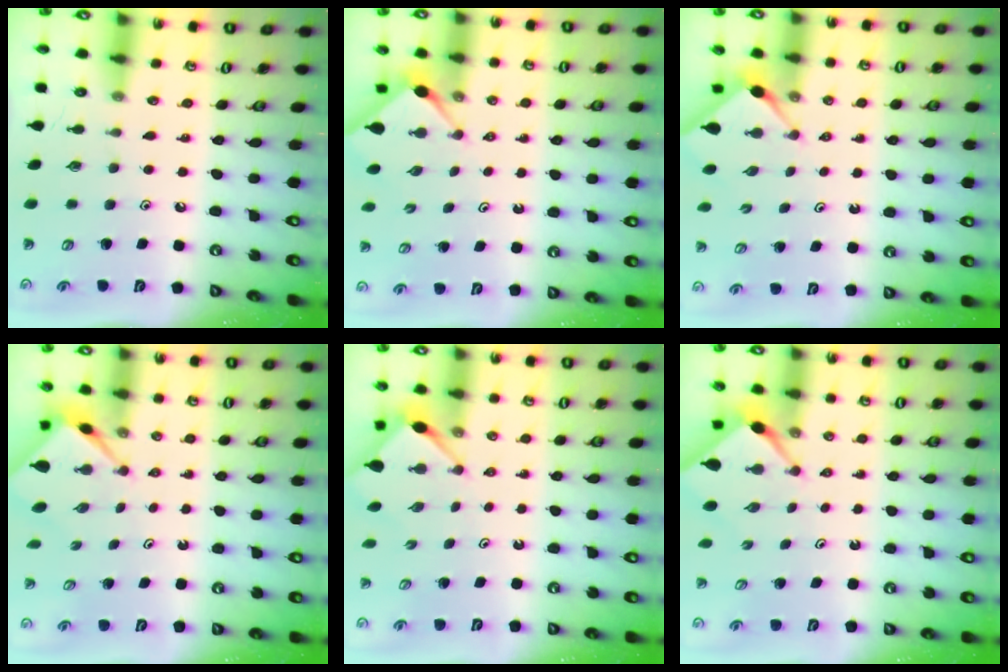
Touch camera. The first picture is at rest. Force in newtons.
{"total": 2.9, "press": 2.9, "slide": 0.4}
{"total": 2.9, "press": 2.9, "slide": 0.3}
{"total": 2.7, "press": 2.7, "slide": 0.1}
{"total": 3.3, "press": 3.3, "slide": 0.3}
{"total": 2.3, "press": 2.3, "slide": 0.3}